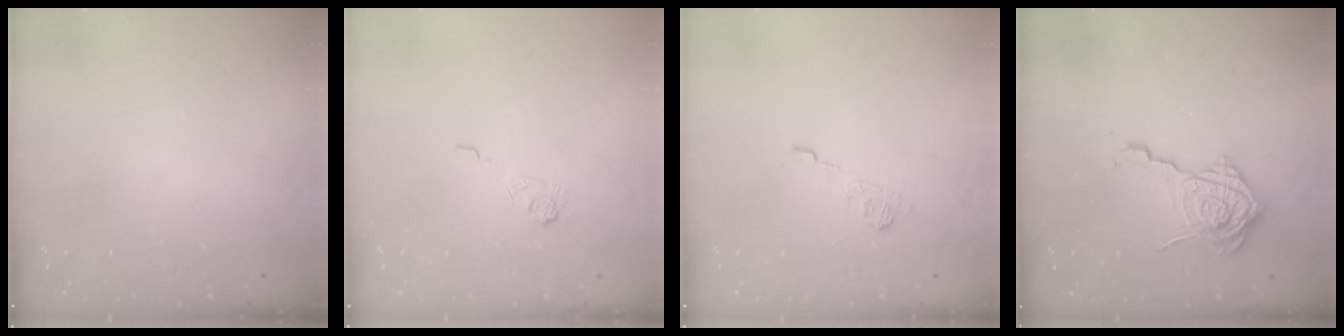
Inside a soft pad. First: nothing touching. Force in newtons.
{"total": 2.5, "press": 2.1, "slide": 1.4}
{"total": 9.1, "press": 9.0, "slide": 1.4}
{"total": 14.4, "press": 14.4, "slide": 0.9}